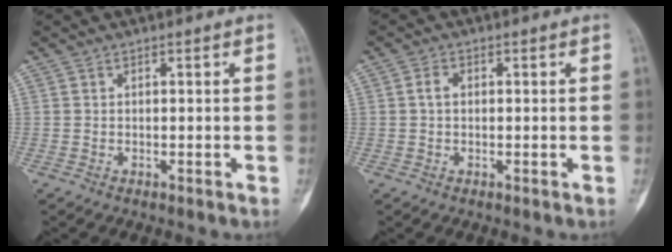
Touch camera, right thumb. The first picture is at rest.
{"total": 1.8, "force": [0.1, 1.2, 1.3], "torque": [-0.021, 0.006, 0.000]}